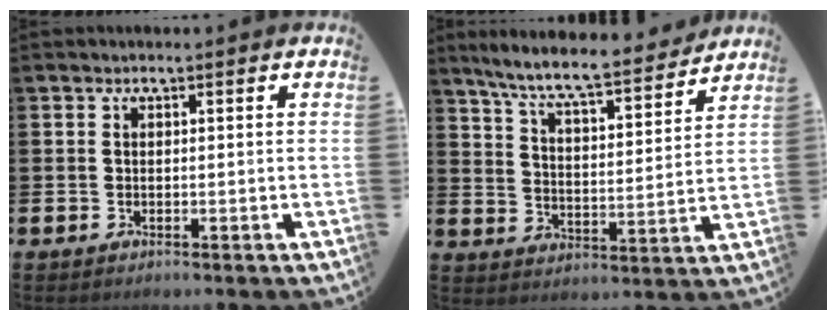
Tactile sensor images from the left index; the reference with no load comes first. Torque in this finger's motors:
{"motor_torque": [0.97, -1.18, 0.64, 0.21]}